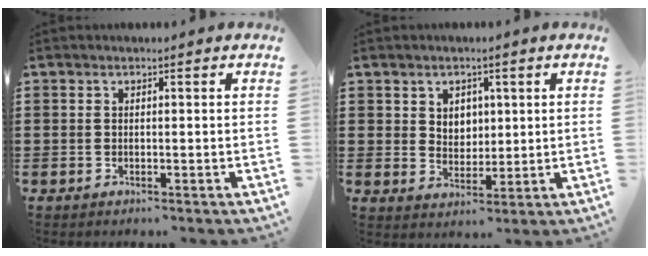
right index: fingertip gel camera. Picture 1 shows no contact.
{"total": 3.6, "force": [1.8, 3.0, 1.0], "torque": [-0.024, 0.006, 0.031]}